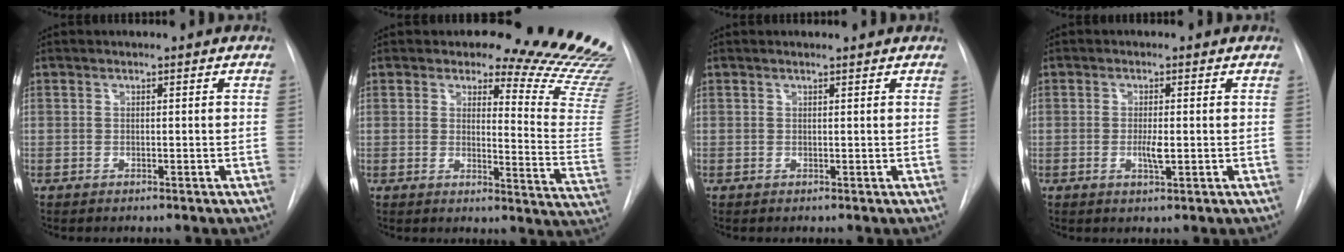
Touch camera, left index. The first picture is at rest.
{"total": 15.7, "force": [14.7, 2.5, 5.0], "torque": [-0.038, -0.131, 0.141]}
{"total": 1.6, "force": [1.6, 0.1, 0.4], "torque": [-0.013, 0.010, 0.018]}
{"total": 2.4, "force": [-0.3, 0.5, 2.3], "torque": [-0.045, -0.003, -0.004]}